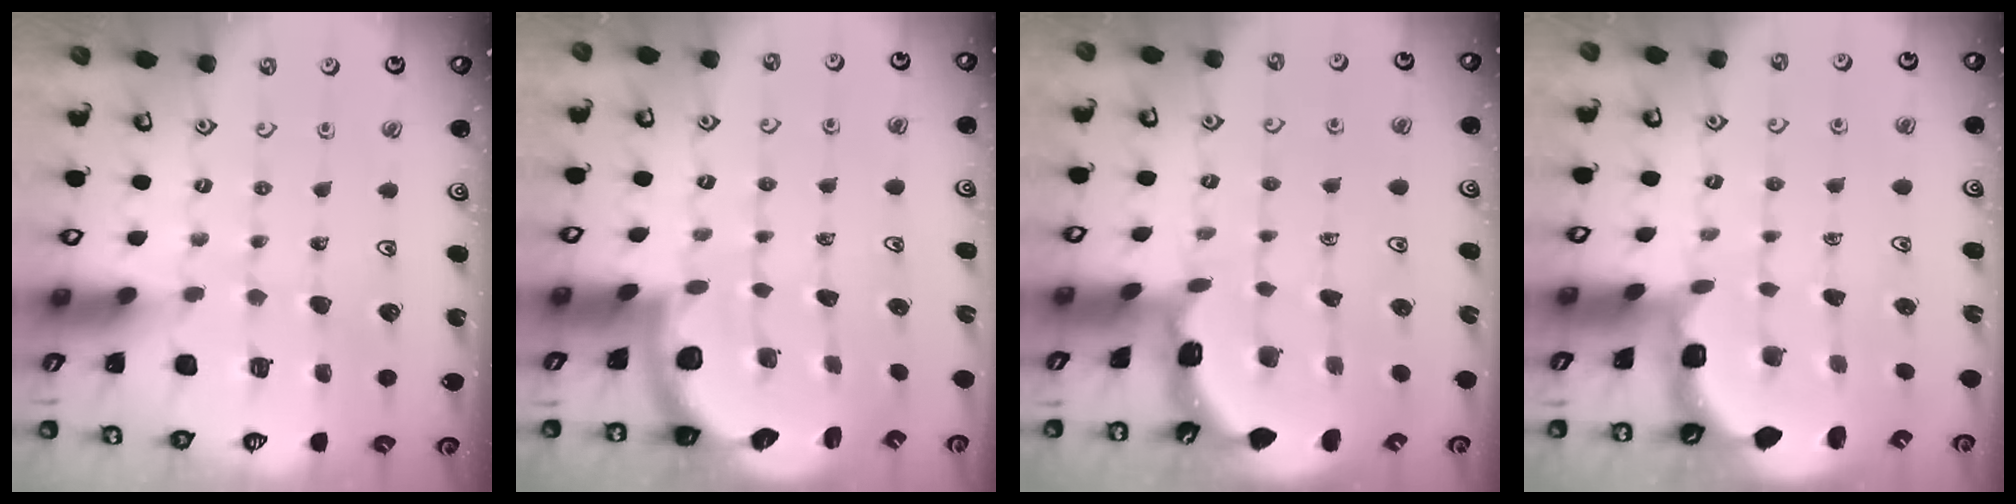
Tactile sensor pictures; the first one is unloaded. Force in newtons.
{"total": 2.5, "press": 2.2, "slide": 1.3}
{"total": 1.9, "press": 1.9, "slide": 0.1}
{"total": 1.8, "press": 1.6, "slide": 0.8}